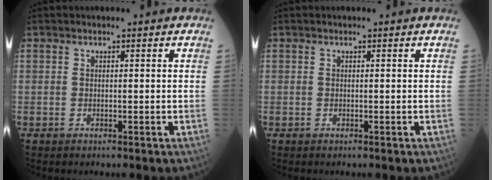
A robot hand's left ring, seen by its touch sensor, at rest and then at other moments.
{"total": 0.0}